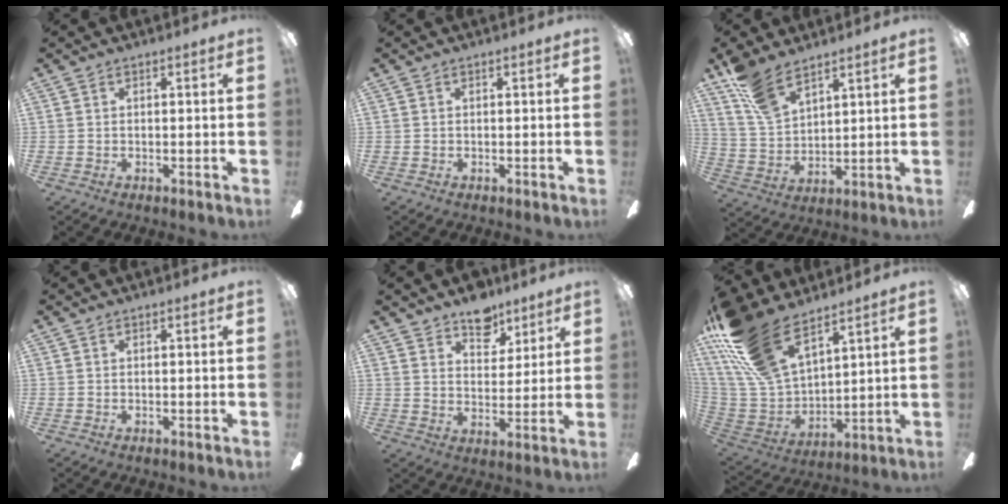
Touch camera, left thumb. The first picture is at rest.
{"total": 0.0}
{"total": 10.4, "force": [8.3, 3.8, 4.8], "torque": [-0.111, -0.040, 0.162]}
{"total": 0.0}
{"total": 8.8, "force": [6.9, 5.0, 2.4], "torque": [-0.017, -0.047, 0.123]}
{"total": 21.1, "force": [14.5, 9.4, 12.1], "torque": [-0.278, -0.083, 0.267]}